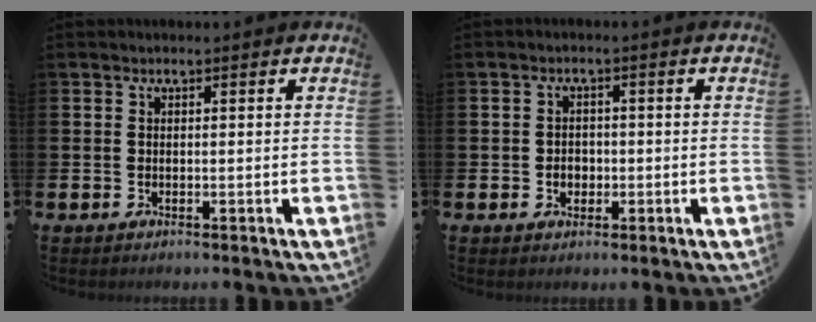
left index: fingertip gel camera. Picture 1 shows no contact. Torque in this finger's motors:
{"motor_torque": [0.32, 0.30, 0.06, 0.03]}